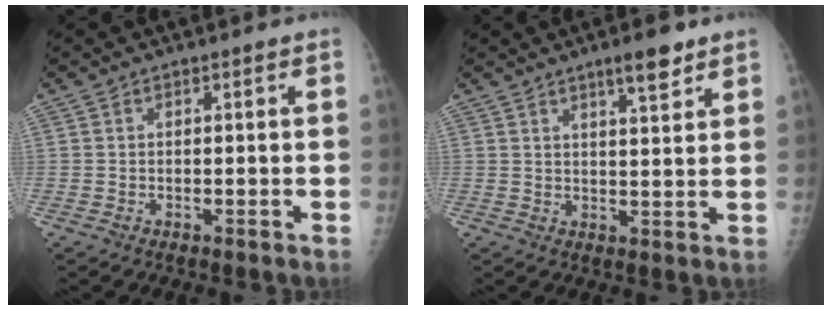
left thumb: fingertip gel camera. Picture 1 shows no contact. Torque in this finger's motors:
{"motor_torque": [0.22, -0.07, 0.43, -0.24, 0.13]}